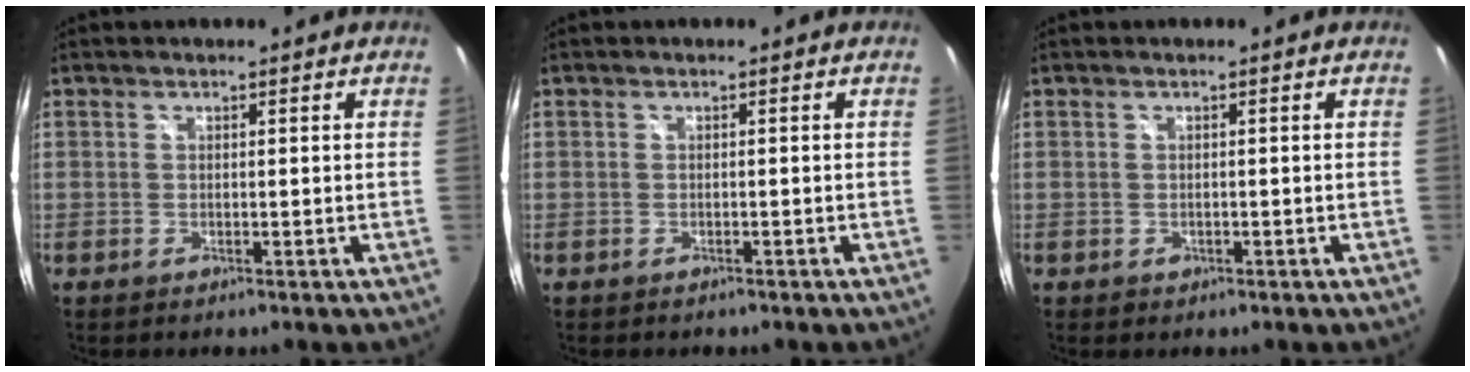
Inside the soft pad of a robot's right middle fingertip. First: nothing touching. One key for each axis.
{"total": 0.9, "fx": -0.7, "fy": 0.5, "fz": 0.3, "tx": -0.009, "ty": 0.000, "tz": -0.009}
{"total": 1.0, "fx": -0.4, "fy": 0.9, "fz": 0.3, "tx": -0.004, "ty": -0.004, "tz": -0.005}